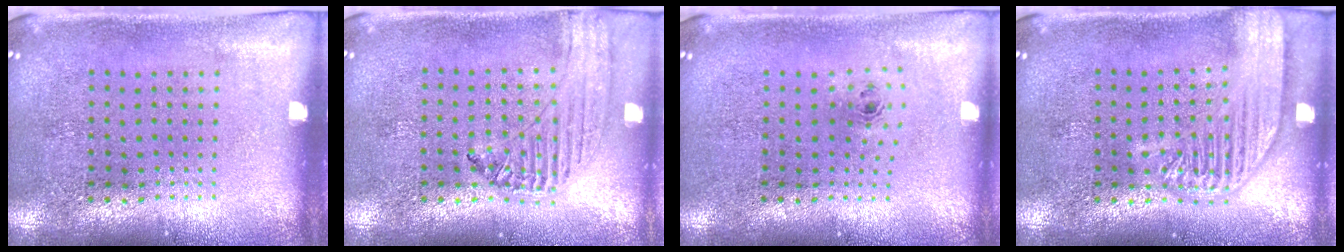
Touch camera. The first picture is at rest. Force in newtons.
{"total": 0.6, "press": 0.6, "slide": 0.1}
{"total": 0.7, "press": 0.3, "slide": 0.6}
{"total": 3.7, "press": 3.7, "slide": 0.4}